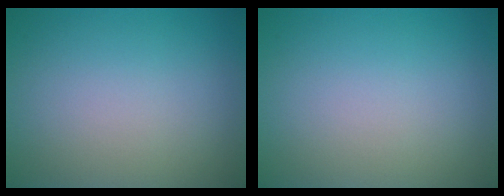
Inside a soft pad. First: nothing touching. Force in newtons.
{"total": 0.0}